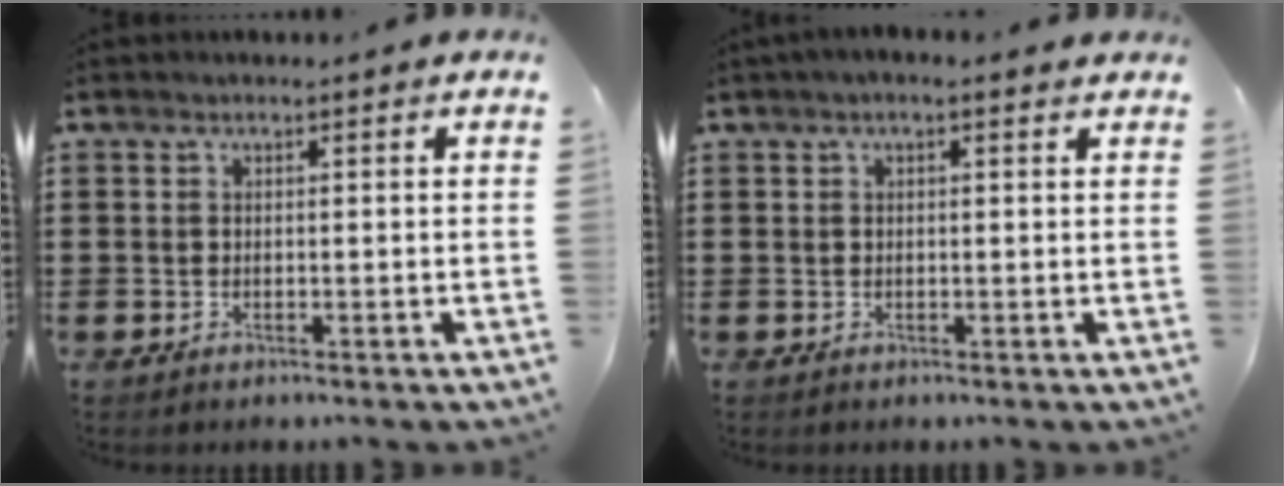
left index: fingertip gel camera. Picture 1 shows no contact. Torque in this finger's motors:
{"motor_torque": [2.14, 0.00, 0.19, 0.09]}